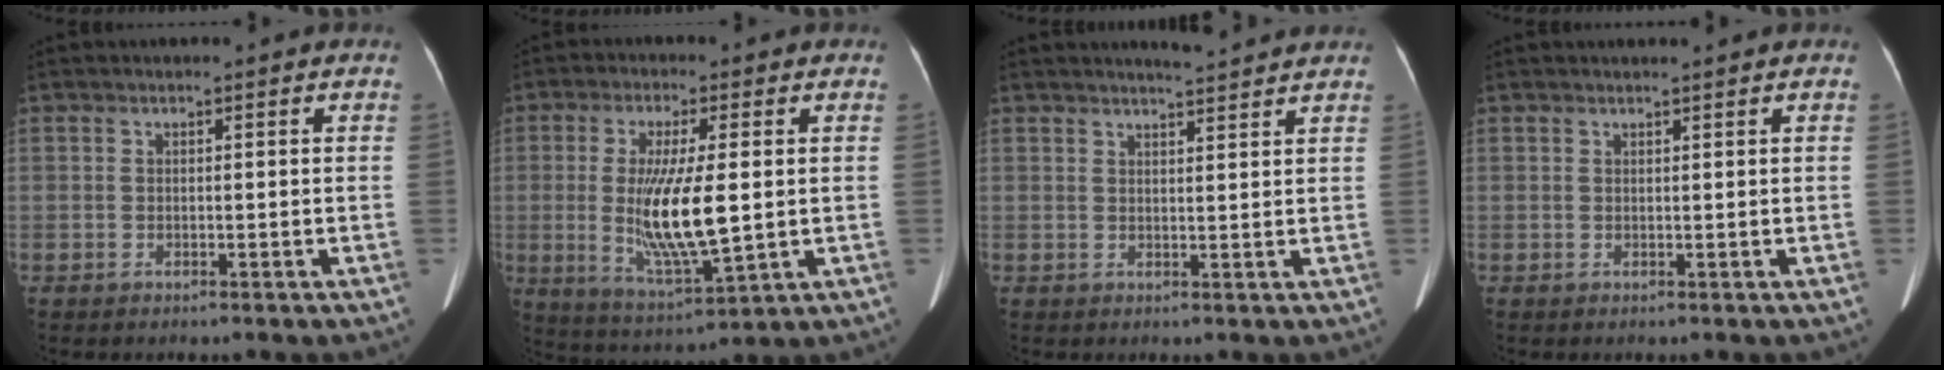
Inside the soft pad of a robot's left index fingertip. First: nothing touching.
{"total": 12.0, "force": [-0.2, 2.4, 11.8], "torque": [-0.233, -0.020, 0.004]}
{"total": 4.2, "force": [4.0, -0.3, 1.1], "torque": [-0.023, 0.006, 0.053]}
{"total": 0.9, "force": [0.8, -0.1, 0.3], "torque": [-0.007, 0.002, 0.016]}